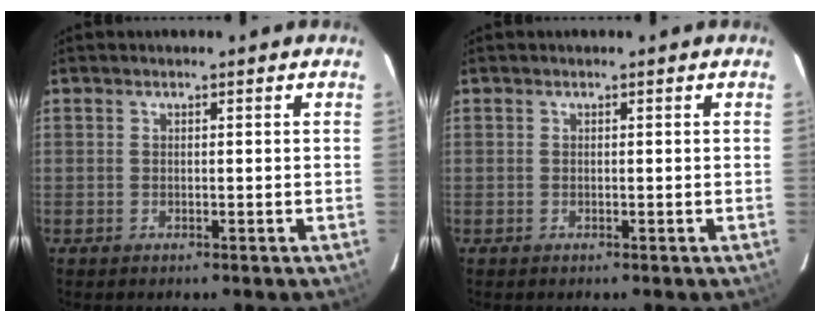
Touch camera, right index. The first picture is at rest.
{"total": 0.0}